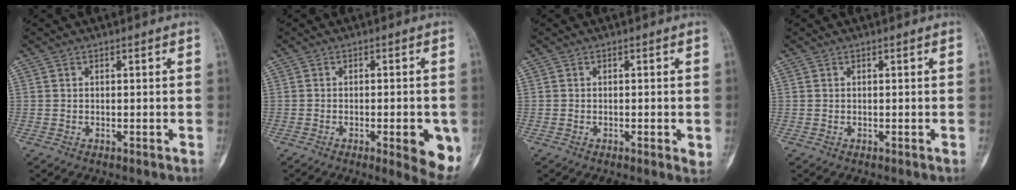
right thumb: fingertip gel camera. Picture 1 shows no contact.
{"total": 8.6, "force": [-2.7, 2.6, 7.7], "torque": [-0.080, -0.006, -0.028]}
{"total": 2.1, "force": [-0.4, 0.6, 2.0], "torque": [-0.029, -0.004, -0.004]}
{"total": 0.0}